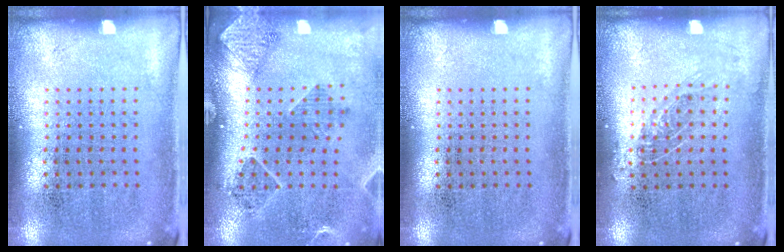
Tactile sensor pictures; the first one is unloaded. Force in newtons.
{"total": 1.4, "press": 1.4, "slide": 0.1}
{"total": 0.0}
{"total": 0.9, "press": 0.8, "slide": 0.4}